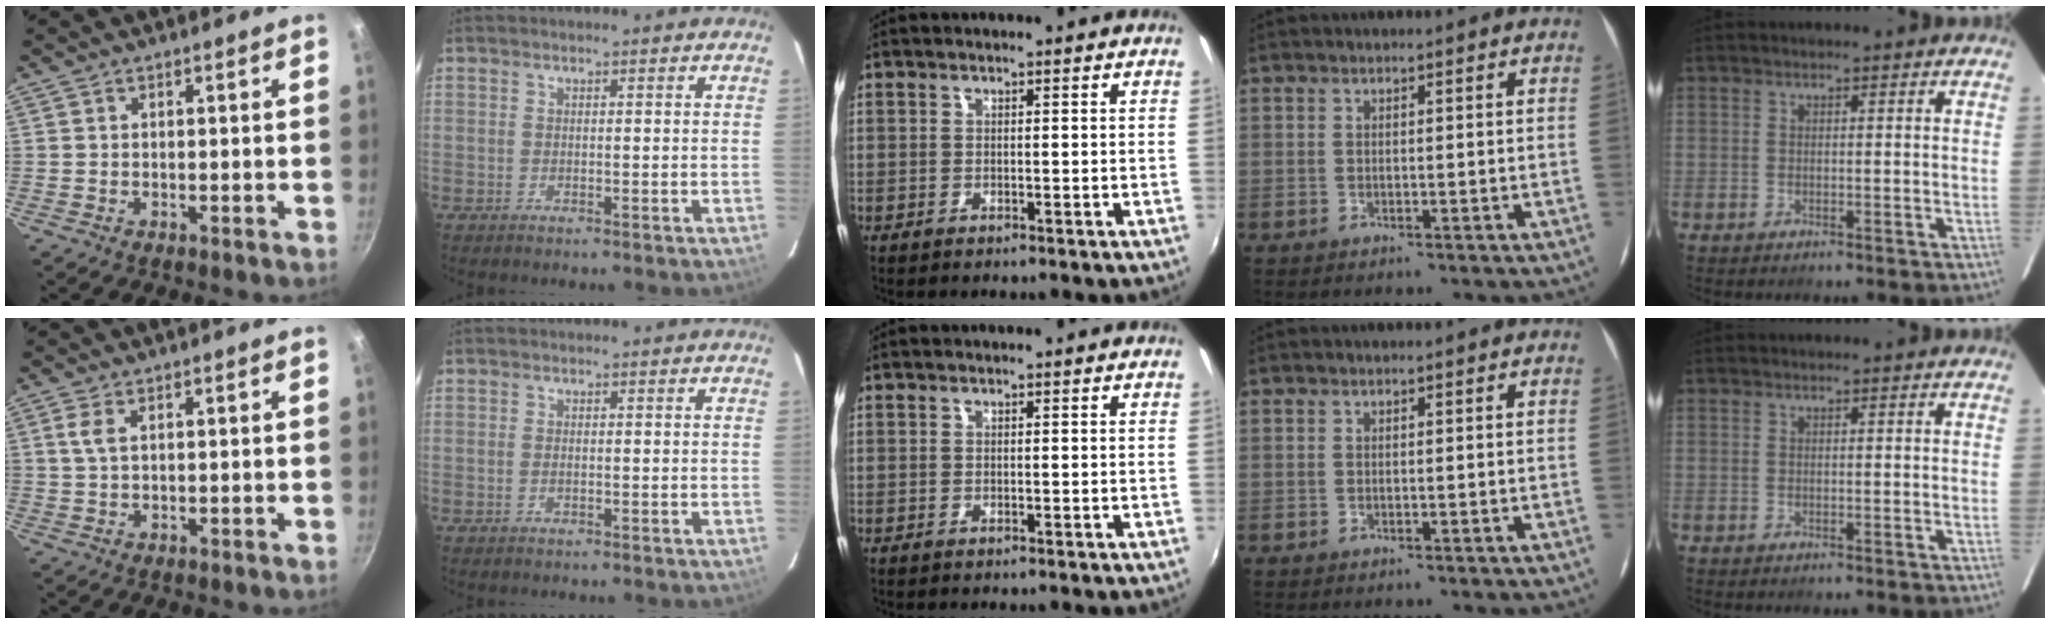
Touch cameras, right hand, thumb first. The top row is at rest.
{"thumb": {"total": 2.8, "force": [0.9, 1.3, 2.3], "torque": [-0.046, -0.001, 0.019]}, "index": {"total": 0.8, "force": [-0.2, 0.4, 0.7], "torque": [-0.015, 0.000, -0.005]}}